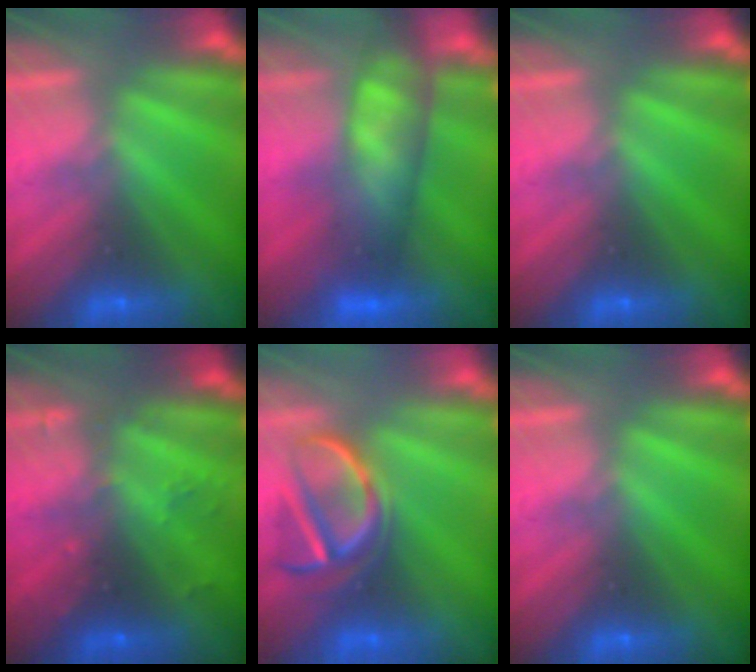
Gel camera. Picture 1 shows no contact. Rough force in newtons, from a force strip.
{"total": 7.3}
{"total": 0.0}
{"total": 2.4}
{"total": 3.8}
{"total": 0.0}